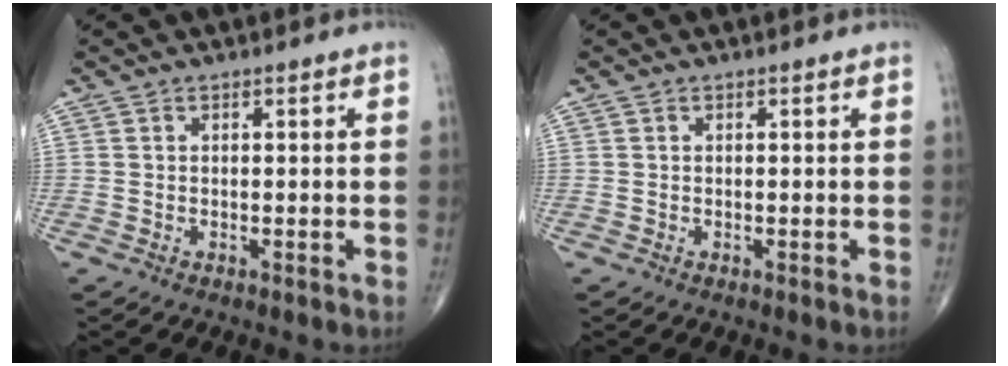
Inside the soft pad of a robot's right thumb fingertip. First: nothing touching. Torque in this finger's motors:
{"motor_torque": [-0.24, 0.24, 0.01, -0.01, 0.00]}